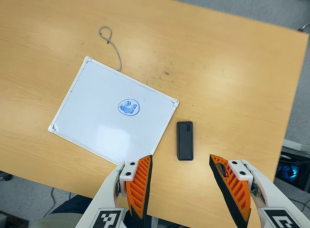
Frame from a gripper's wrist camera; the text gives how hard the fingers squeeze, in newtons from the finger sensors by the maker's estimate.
{"total": 0.0}